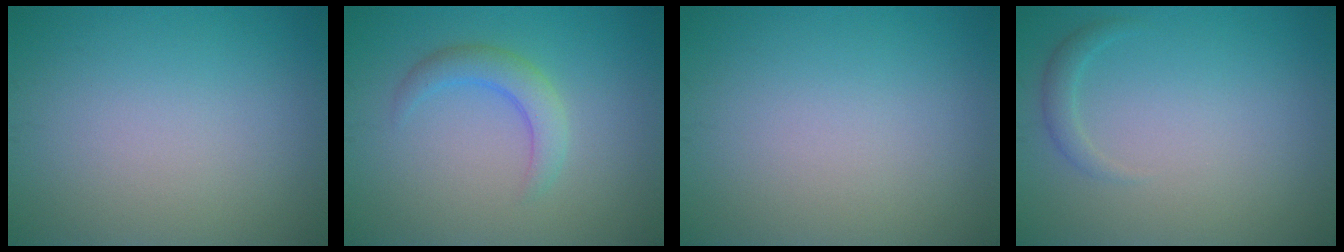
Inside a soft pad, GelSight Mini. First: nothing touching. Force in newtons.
{"total": 2.7, "press": 2.7, "slide": 0.2}
{"total": 0.0}
{"total": 1.2, "press": 1.2, "slide": 0.1}